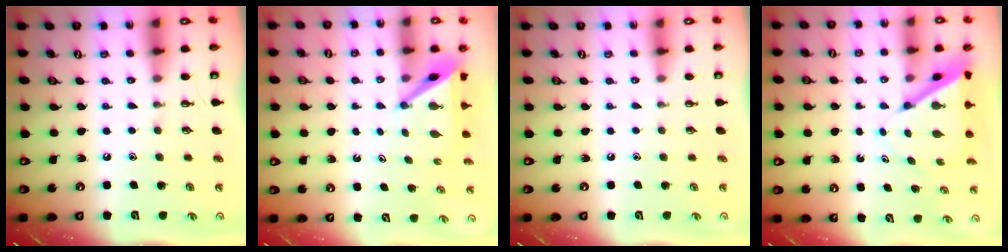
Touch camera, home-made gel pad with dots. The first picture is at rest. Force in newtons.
{"total": 5.8, "press": 5.8, "slide": 0.6}
{"total": 0.0}
{"total": 6.4, "press": 6.4, "slide": 0.6}